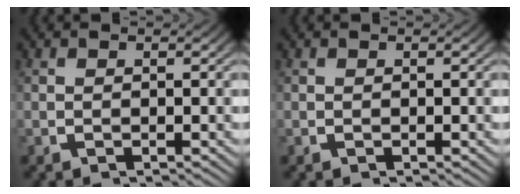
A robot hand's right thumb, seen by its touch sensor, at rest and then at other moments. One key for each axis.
{"total": 0.0}